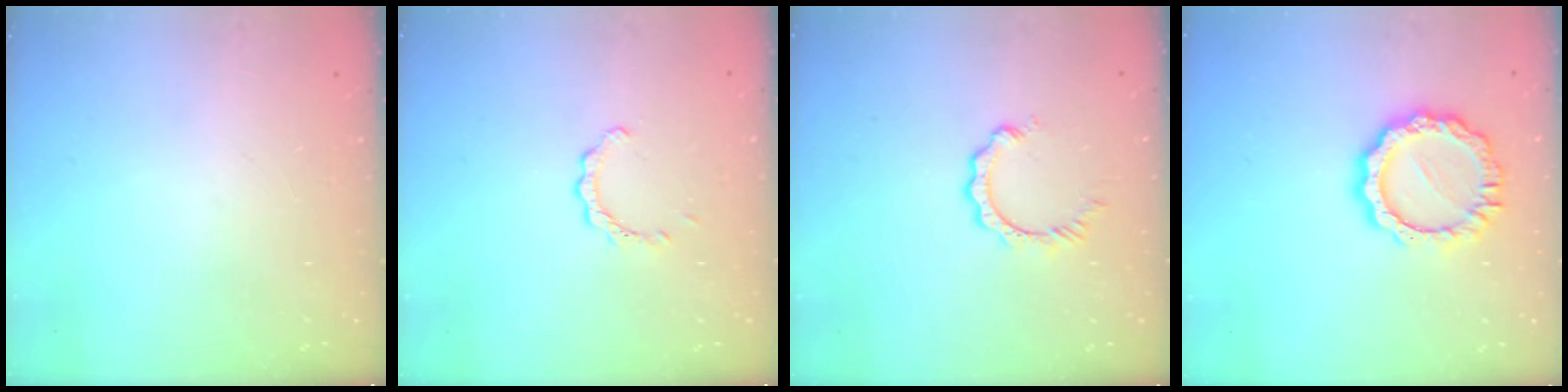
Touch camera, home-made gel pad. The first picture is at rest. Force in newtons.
{"total": 2.2, "press": 2.2, "slide": 0.2}
{"total": 2.9, "press": 2.9, "slide": 0.4}
{"total": 11.8, "press": 11.7, "slide": 0.9}